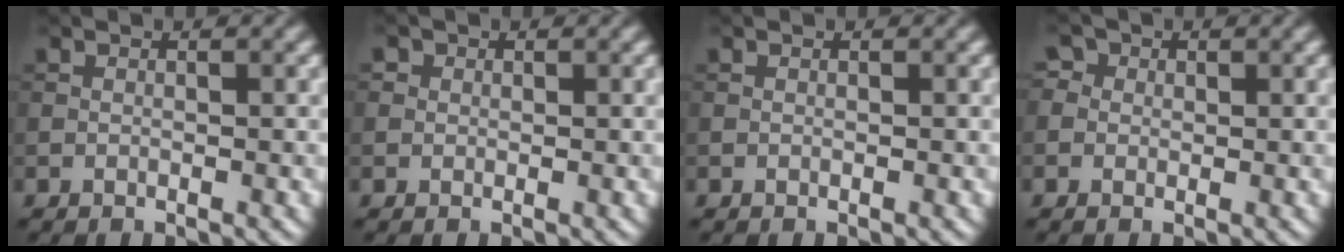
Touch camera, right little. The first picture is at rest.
{"total": 0.9, "force": [0.3, 0.9, 0.2], "torque": [0.001, -0.001, -0.003]}
{"total": 0.0}
{"total": 2.5, "force": [1.0, 2.1, 0.9], "torque": [-0.010, 0.013, 0.000]}